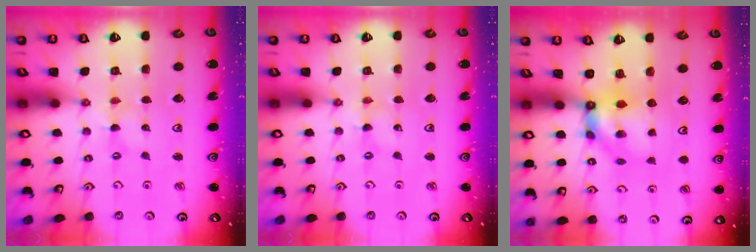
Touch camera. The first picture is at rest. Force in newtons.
{"total": 0.0}
{"total": 7.7, "press": 7.6, "slide": 0.3}